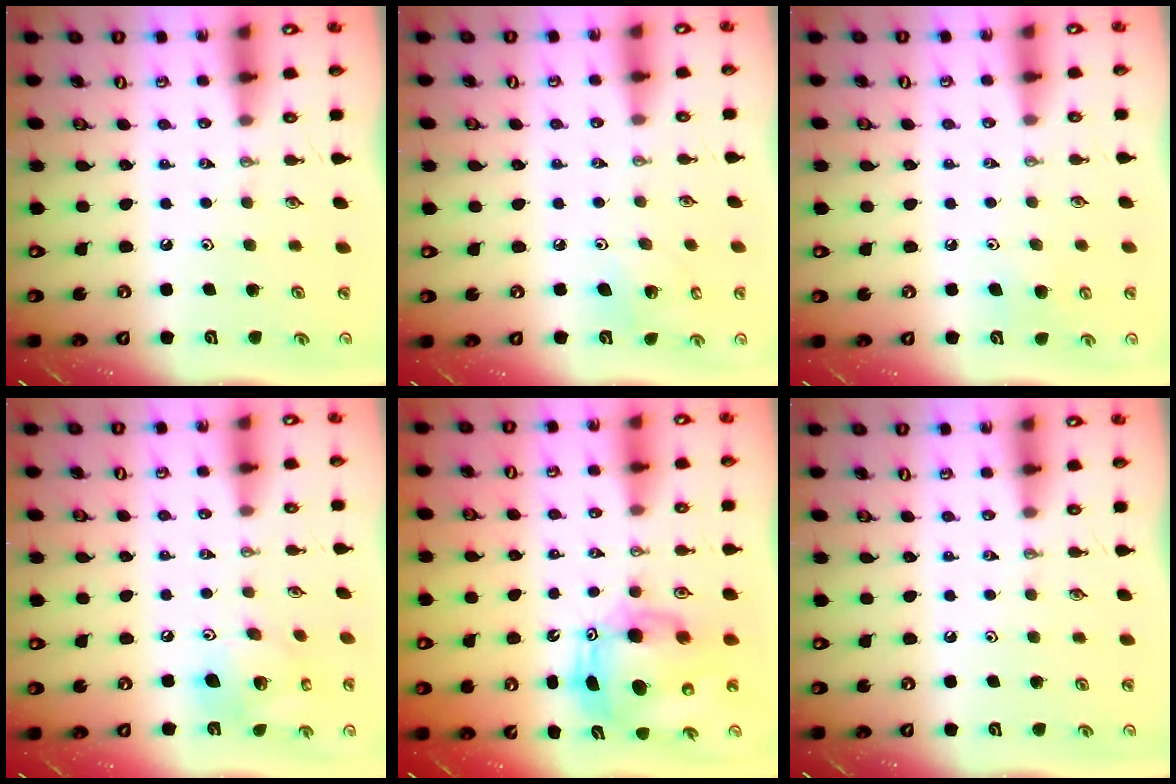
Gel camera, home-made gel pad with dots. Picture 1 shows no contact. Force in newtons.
{"total": 7.1, "press": 6.6, "slide": 2.5}
{"total": 6.9, "press": 6.7, "slide": 1.6}
{"total": 16.0, "press": 15.7, "slide": 3.2}
{"total": 10.3, "press": 10.1, "slide": 2.0}
{"total": 0.0}